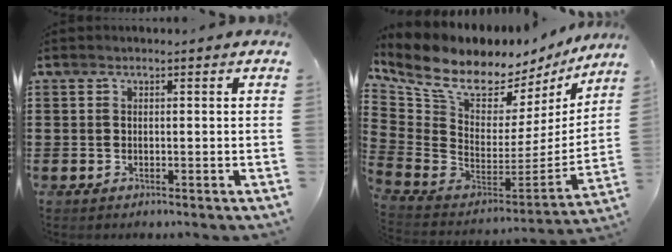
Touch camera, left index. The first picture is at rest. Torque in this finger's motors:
{"motor_torque": [1.48, 0.66, 1.05, 0.21]}